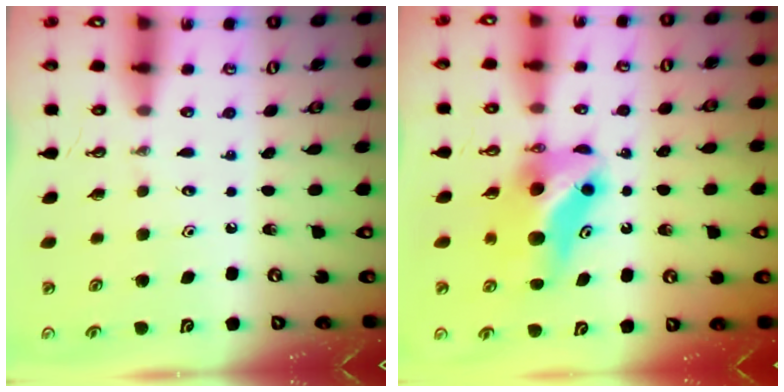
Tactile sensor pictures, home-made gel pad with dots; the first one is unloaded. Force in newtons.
{"total": 7.8, "press": 7.7, "slide": 0.6}